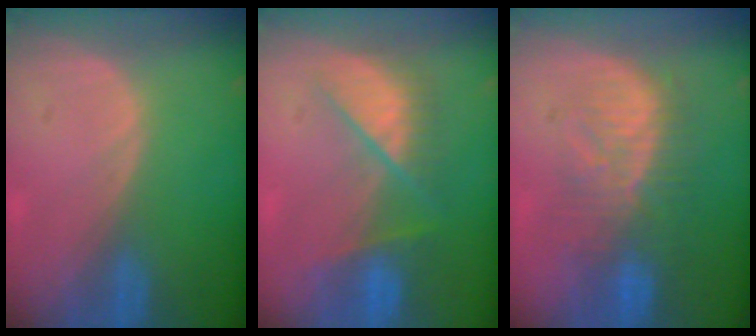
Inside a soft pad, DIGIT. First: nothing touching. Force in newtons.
{"total": 7.1, "press": 7.0, "slide": 0.6}
{"total": 9.3, "press": 8.8, "slide": 3.1}